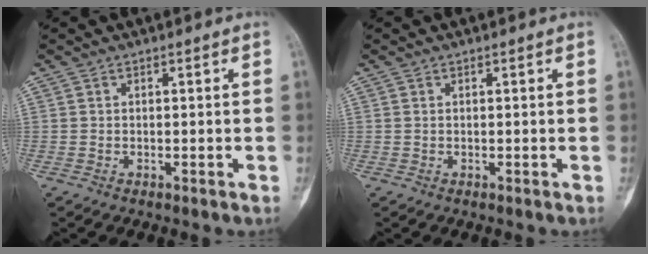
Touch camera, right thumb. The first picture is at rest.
{"total": 0.0}